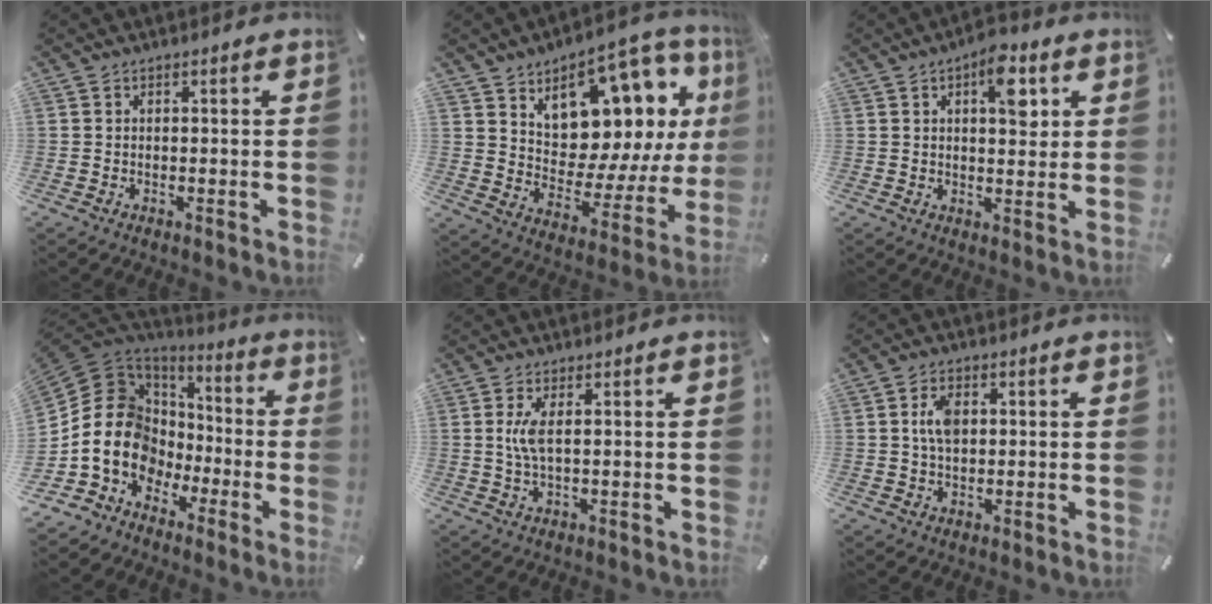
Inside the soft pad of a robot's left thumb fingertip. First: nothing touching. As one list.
[{"total": 13.9, "force": [8.5, 8.8, 6.5], "torque": [-0.089, -0.089, 0.150]}, {"total": 8.7, "force": [3.4, 4.3, 6.7], "torque": [-0.071, -0.016, 0.050]}, {"total": 16.0, "force": [-2.9, 14.2, 6.7], "torque": [-0.161, -0.006, -0.049]}, {"total": 4.2, "force": [0.7, 1.0, 4.0], "torque": [-0.095, -0.006, 0.007]}, {"total": 5.2, "force": [0.9, 3.2, 4.0], "torque": [-0.084, 0.003, 0.011]}]